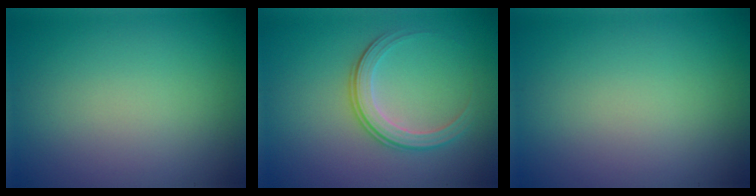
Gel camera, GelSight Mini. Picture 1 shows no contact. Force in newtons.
{"total": 3.0, "press": 2.6, "slide": 1.5}
{"total": 0.0}